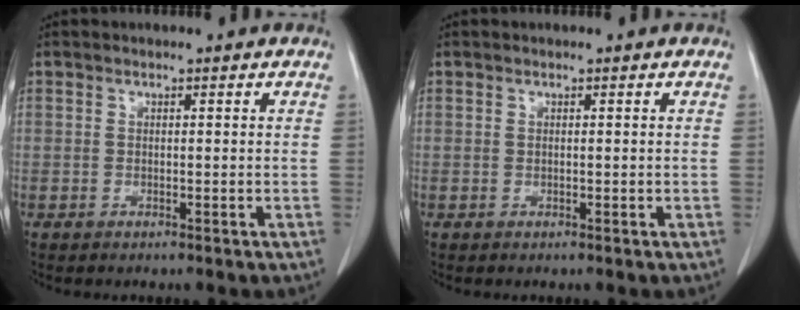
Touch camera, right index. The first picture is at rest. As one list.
[{"total": 0.0}]